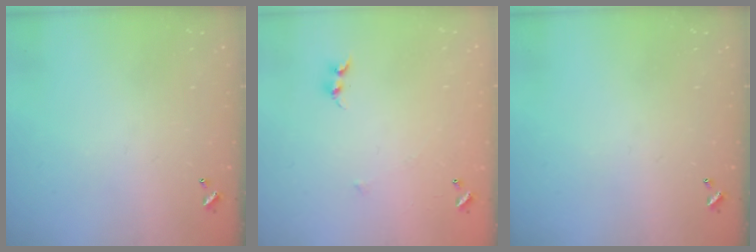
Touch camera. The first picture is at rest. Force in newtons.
{"total": 7.0, "press": 7.0, "slide": 0.4}
{"total": 0.0}